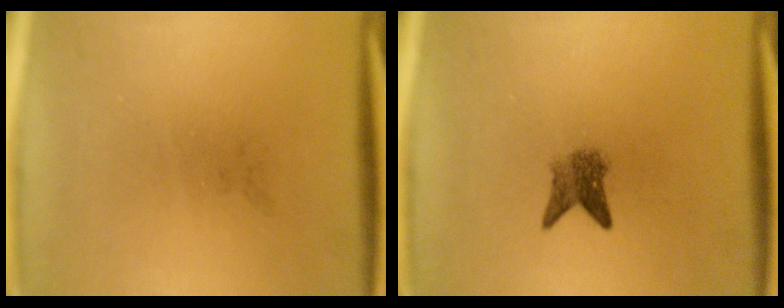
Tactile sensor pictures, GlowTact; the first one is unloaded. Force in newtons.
{"total": 2.8}